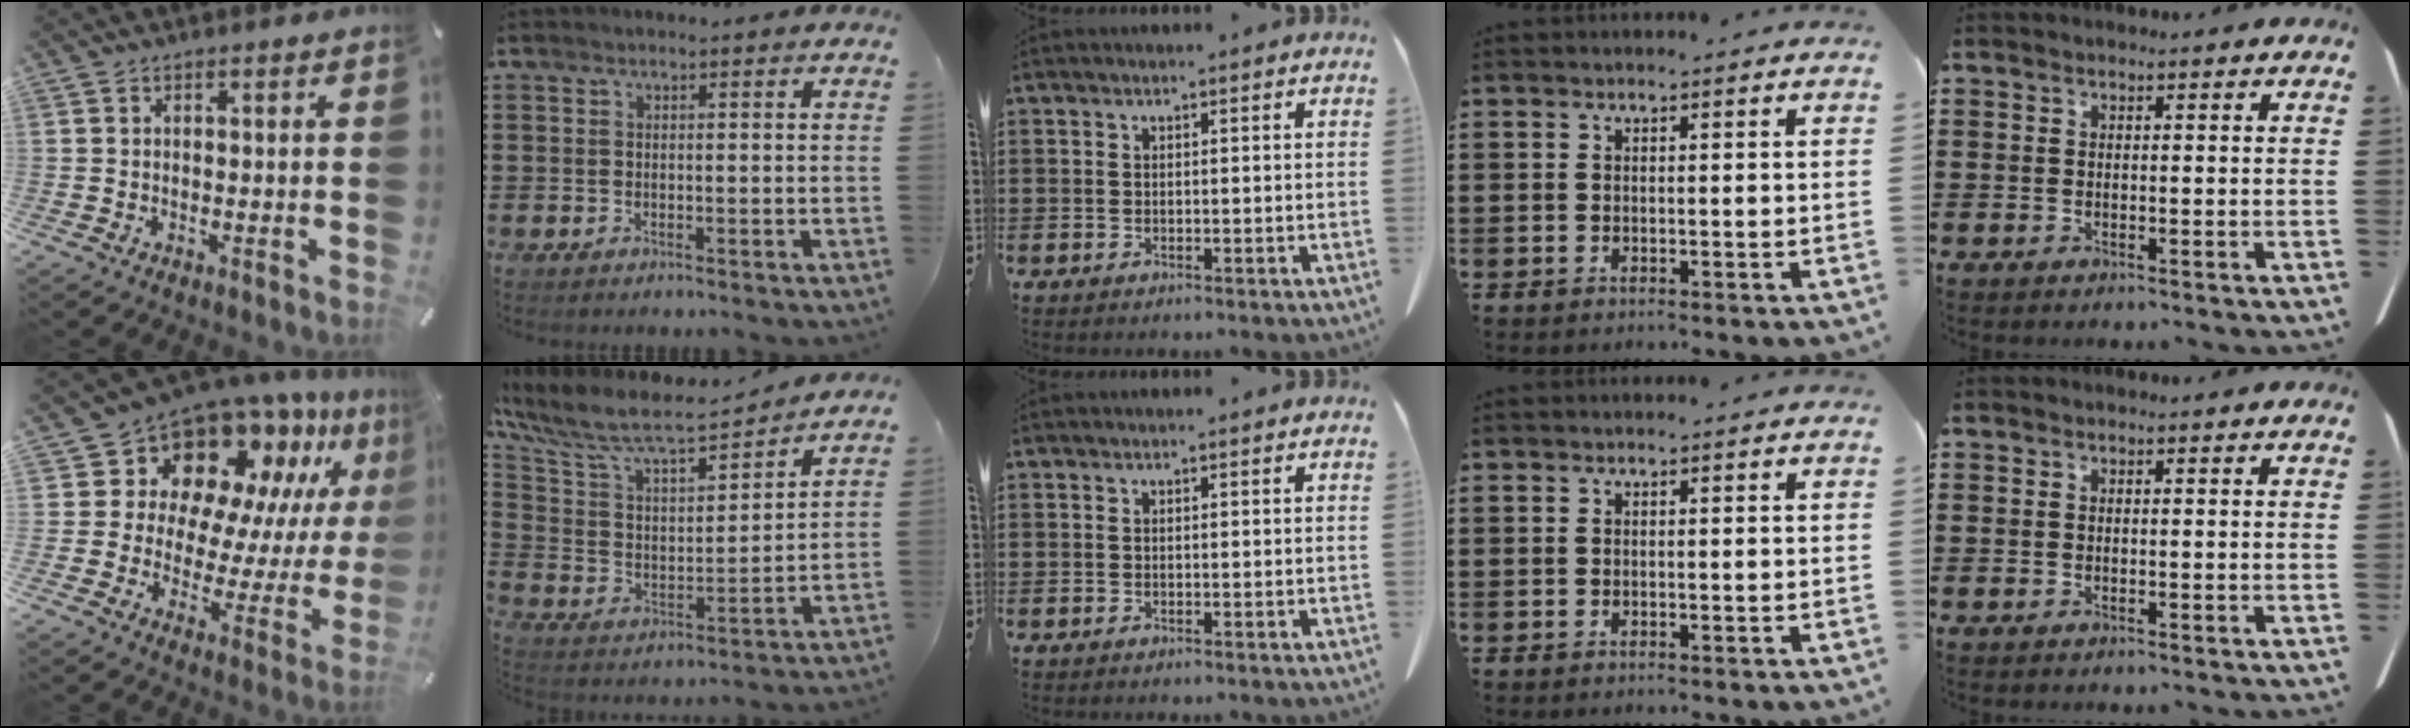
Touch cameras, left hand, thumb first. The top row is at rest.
{"thumb": {"total": 13.2, "force": [10.5, 7.3, 3.3], "torque": [-0.056, -0.115, 0.178]}, "index": {"total": 8.5, "force": [7.1, 1.9, 4.3], "torque": [-0.115, -0.043, 0.116]}}